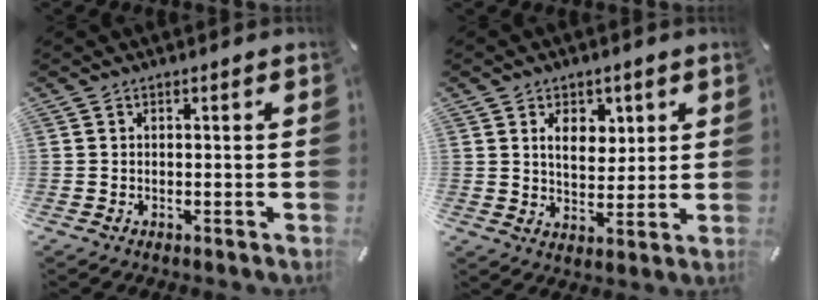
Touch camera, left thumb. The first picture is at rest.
{"total": 7.1, "force": [2.6, 5.1, 4.1], "torque": [-0.058, -0.004, 0.041]}